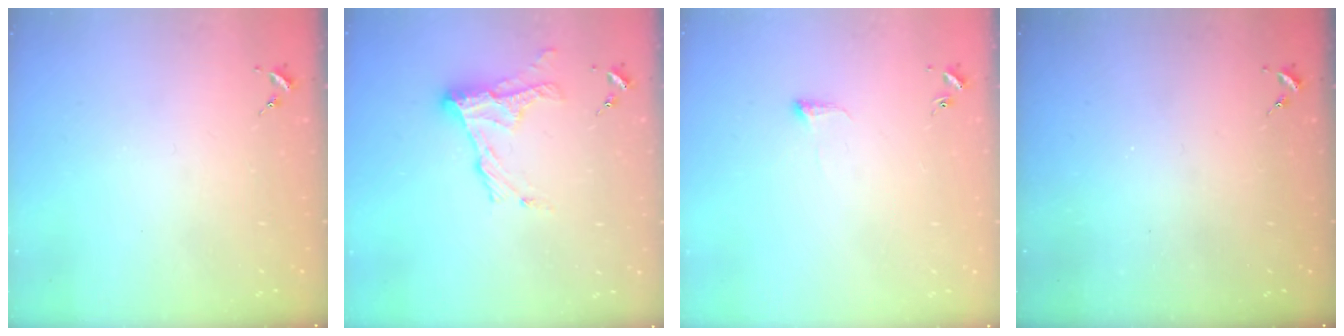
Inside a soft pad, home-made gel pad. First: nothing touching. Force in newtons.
{"total": 12.4, "press": 12.4, "slide": 0.8}
{"total": 4.8, "press": 4.8, "slide": 0.7}
{"total": 0.0}